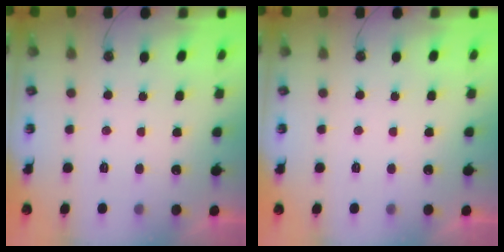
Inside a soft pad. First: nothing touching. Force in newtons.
{"total": 0.0}